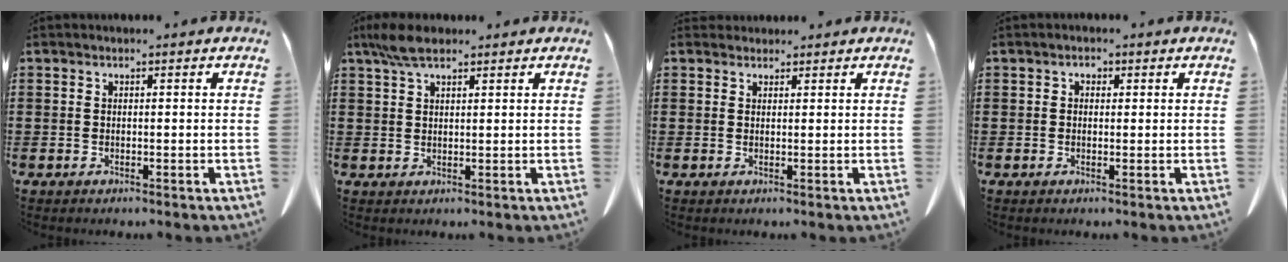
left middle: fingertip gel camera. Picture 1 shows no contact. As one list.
[{"total": 4.6, "force": [2.9, 1.5, 3.2], "torque": [-0.071, 0.004, 0.055]}, {"total": 1.4, "force": [1.3, 0.5, 0.0], "torque": [0.003, -0.004, 0.026]}, {"total": 1.0, "force": [0.3, 0.7, 0.7], "torque": [-0.017, 0.004, 0.005]}]